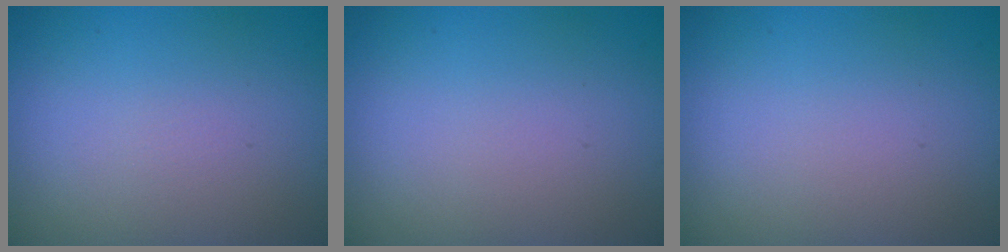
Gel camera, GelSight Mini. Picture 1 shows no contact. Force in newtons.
{"total": 0.0}
{"total": 0.0}